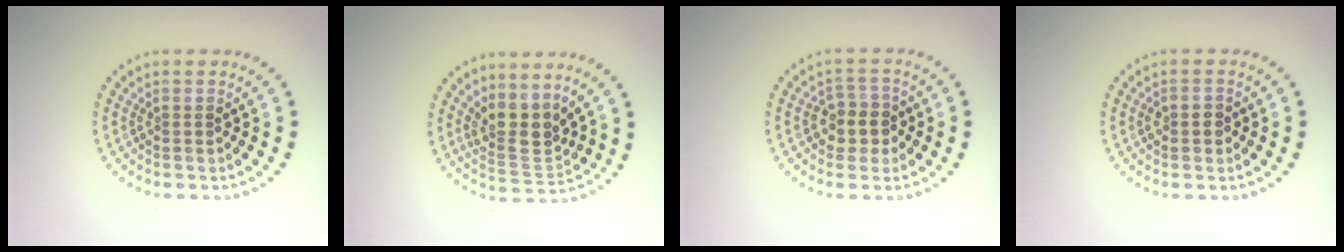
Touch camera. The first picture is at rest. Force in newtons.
{"total": 3.6, "press": 3.1, "slide": 1.9}
{"total": 2.8, "press": 2.5, "slide": 1.2}
{"total": 1.4, "press": 1.4, "slide": 0.5}